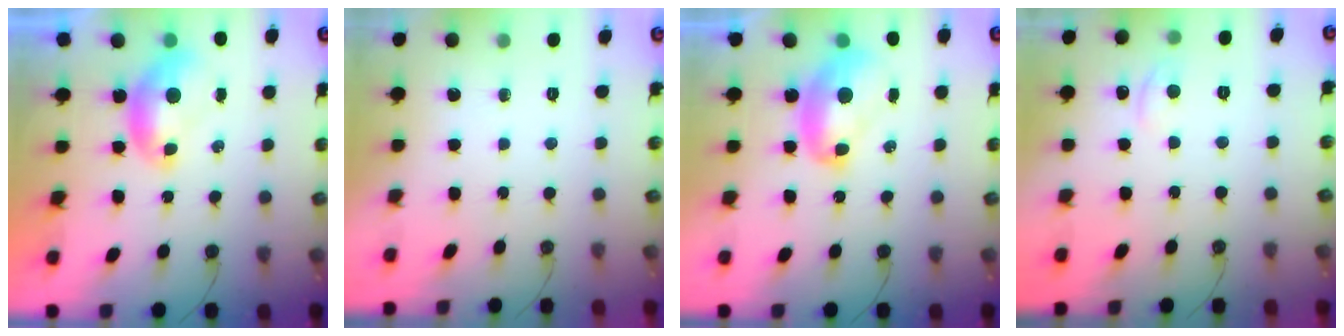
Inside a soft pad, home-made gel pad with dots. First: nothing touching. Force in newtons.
{"total": 0.0}
{"total": 2.6, "press": 2.6, "slide": 0.3}
{"total": 2.0, "press": 2.0, "slide": 0.2}